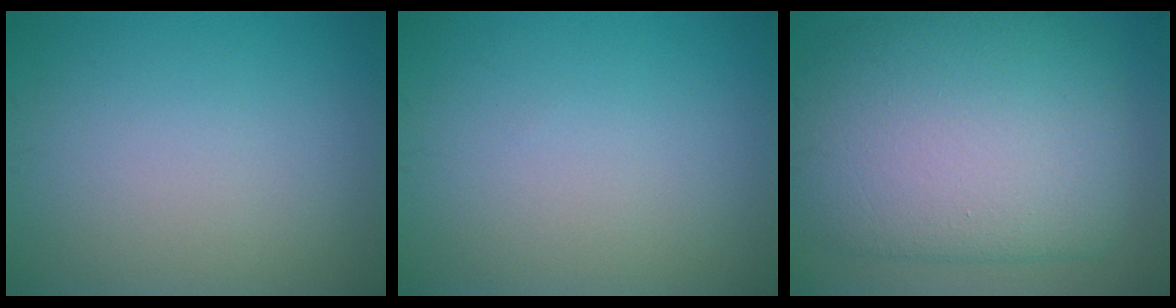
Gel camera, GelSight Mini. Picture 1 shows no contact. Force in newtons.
{"total": 0.0}
{"total": 13.0, "press": 13.0, "slide": 0.3}